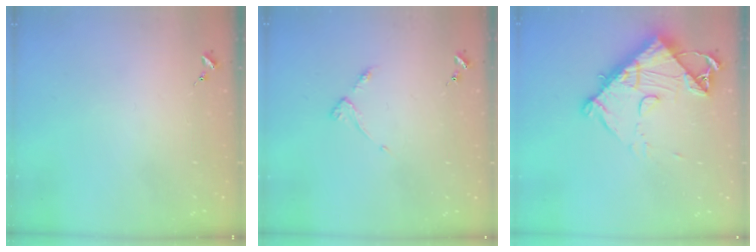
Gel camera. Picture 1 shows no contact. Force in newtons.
{"total": 3.8, "press": 3.8, "slide": 0.5}
{"total": 15.0, "press": 14.9, "slide": 1.7}